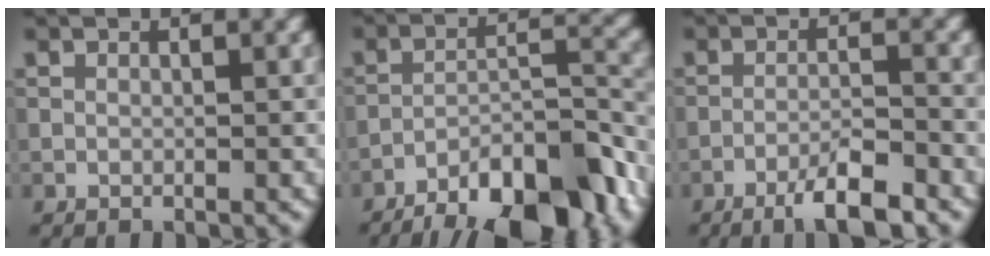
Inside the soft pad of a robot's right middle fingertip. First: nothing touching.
{"total": 12.9, "force": [-10.1, 3.7, 7.3], "torque": [-0.107, 0.003, -0.149]}
{"total": 4.5, "force": [-3.1, 0.6, 3.2], "torque": [-0.057, 0.005, -0.056]}